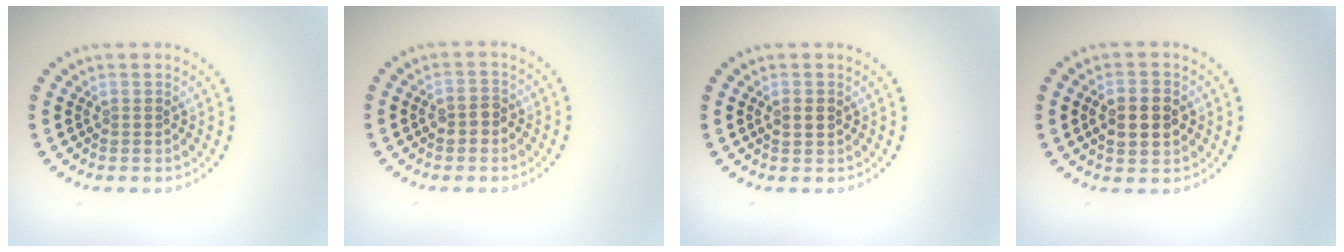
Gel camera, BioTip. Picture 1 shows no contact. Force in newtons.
{"total": 1.7, "press": 1.7, "slide": 0.3}
{"total": 1.9, "press": 1.9, "slide": 0.2}
{"total": 4.2, "press": 4.2, "slide": 0.2}